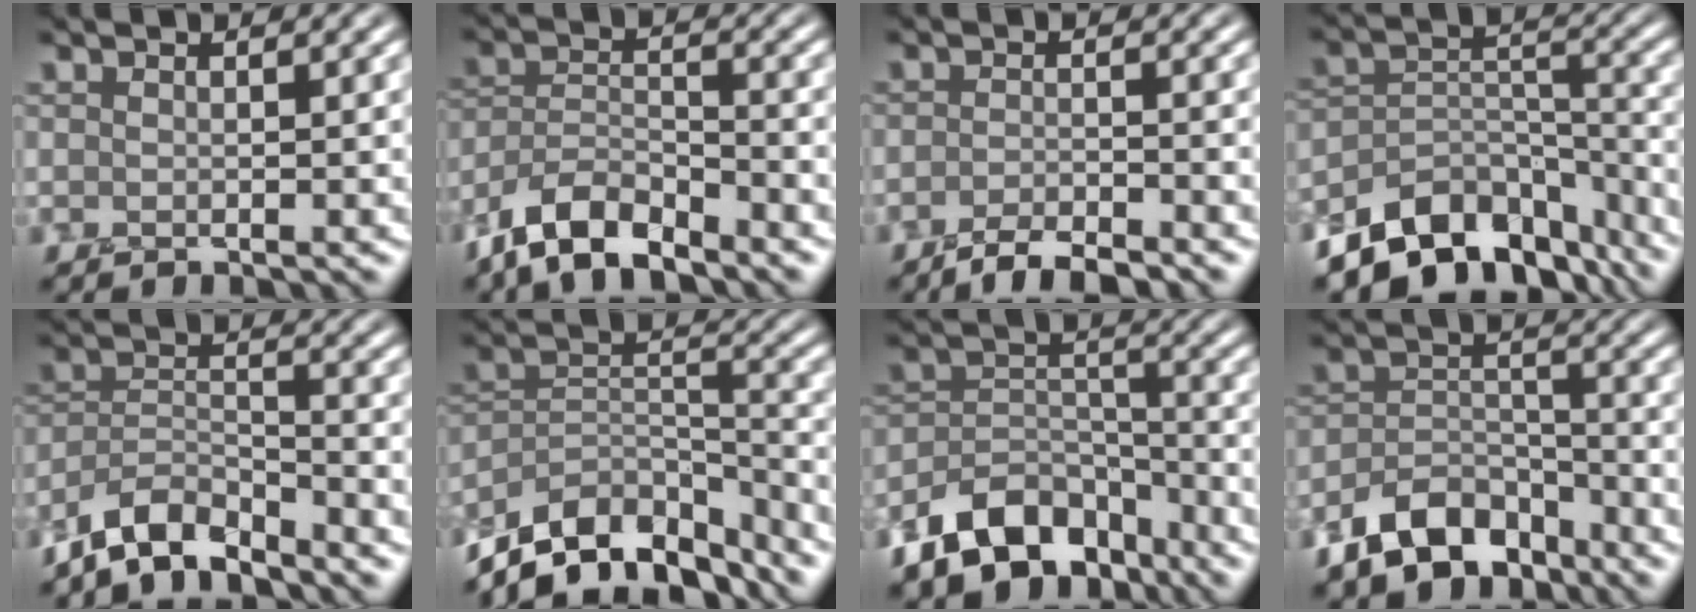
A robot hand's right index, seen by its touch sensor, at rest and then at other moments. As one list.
[{"total": 6.3, "force": [-5.1, 2.2, 3.1], "torque": [-0.053, -0.001, -0.103]}, {"total": 3.2, "force": [-2.7, 0.5, 1.7], "torque": [-0.025, 0.003, -0.054]}, {"total": 10.2, "force": [-7.8, 5.0, 4.2], "torque": [-0.066, 0.004, -0.134]}, {"total": 5.5, "force": [-4.9, 1.7, 2.1], "torque": [-0.033, 0.001, -0.096]}, {"total": 11.0, "force": [-8.7, 4.8, 4.6], "torque": [-0.075, 0.017, -0.153]}, {"total": 9.1, "force": [-6.4, 5.1, 3.9], "torque": [-0.061, 0.004, -0.122]}, {"total": 7.1, "force": [-5.3, 3.7, 3.0], "torque": [-0.042, -0.005, -0.103]}]